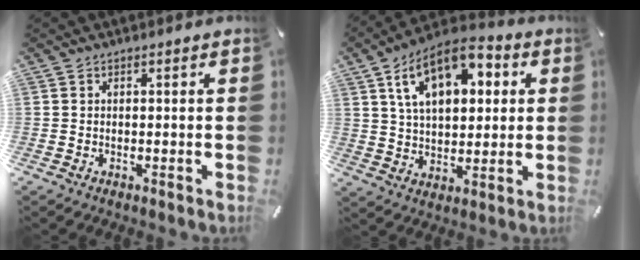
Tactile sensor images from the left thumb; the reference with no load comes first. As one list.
[{"total": 14.8, "force": [6.5, 8.7, 10.0], "torque": [-0.175, -0.009, 0.115]}]